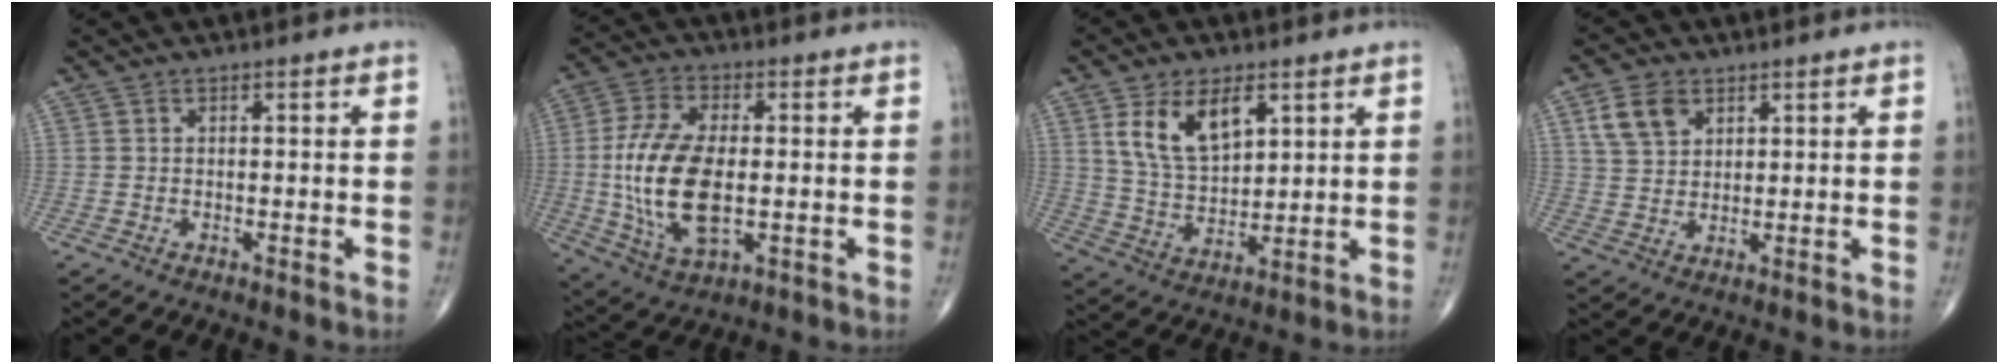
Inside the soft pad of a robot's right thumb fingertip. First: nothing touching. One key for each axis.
{"total": 16.1, "fx": -1.0, "fy": 8.1, "fz": 13.9, "tx": -0.286, "ty": -0.004, "tz": -0.011}
{"total": 11.5, "fx": 5.1, "fy": 6.3, "fz": 8.2, "tx": -0.135, "ty": -0.021, "tz": 0.106}
{"total": 6.8, "fx": 3.3, "fy": 4.6, "fz": 3.7, "tx": -0.057, "ty": -0.009, "tz": 0.067}